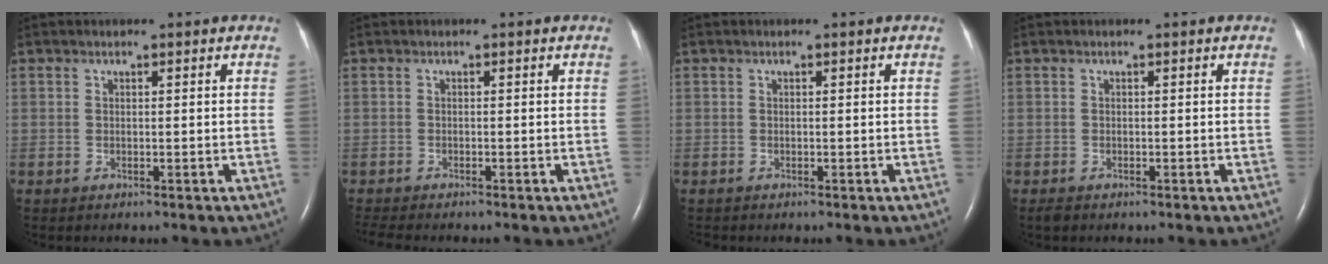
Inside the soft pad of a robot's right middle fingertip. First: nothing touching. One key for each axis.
{"total": 3.7, "fx": -3.3, "fy": 0.5, "fz": 1.7, "tx": -0.028, "ty": -0.008, "tz": -0.051}
{"total": 0.0}
{"total": 0.9, "fx": -0.7, "fy": 0.4, "fz": 0.4, "tx": -0.015, "ty": -0.003, "tz": -0.011}